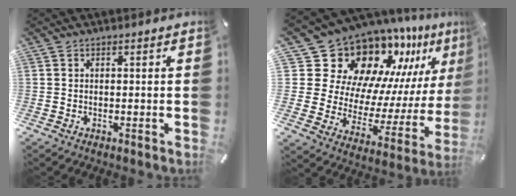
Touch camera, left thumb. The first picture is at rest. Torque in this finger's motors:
{"motor_torque": [2.50, 2.51, 1.62, -1.15, 0.06]}